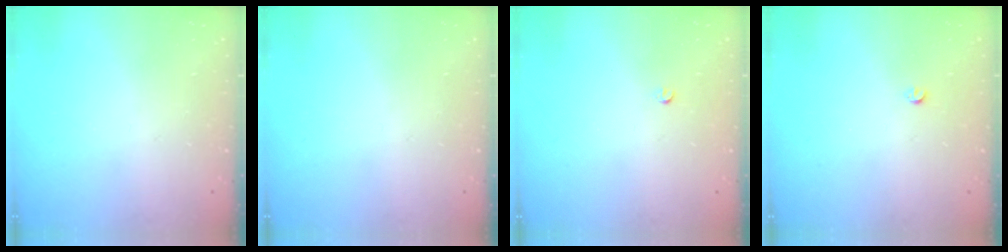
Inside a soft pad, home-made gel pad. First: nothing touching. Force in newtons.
{"total": 0.0}
{"total": 2.6, "press": 2.5, "slide": 0.4}
{"total": 2.8, "press": 2.8, "slide": 0.5}